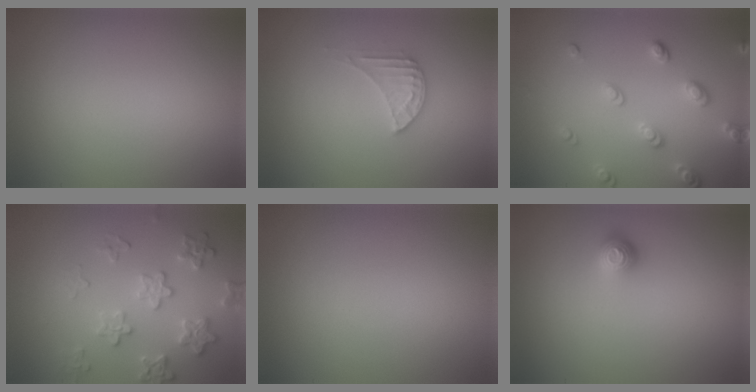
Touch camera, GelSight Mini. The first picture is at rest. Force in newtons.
{"total": 2.3, "press": 2.3, "slide": 0.3}
{"total": 2.9, "press": 2.6, "slide": 1.3}
{"total": 3.9, "press": 3.4, "slide": 2.0}
{"total": 0.0}
{"total": 1.6, "press": 1.3, "slide": 1.0}